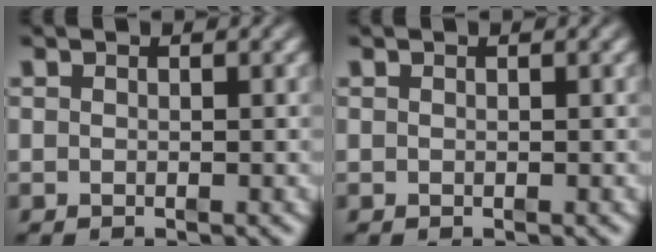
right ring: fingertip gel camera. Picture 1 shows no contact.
{"total": 0.0}